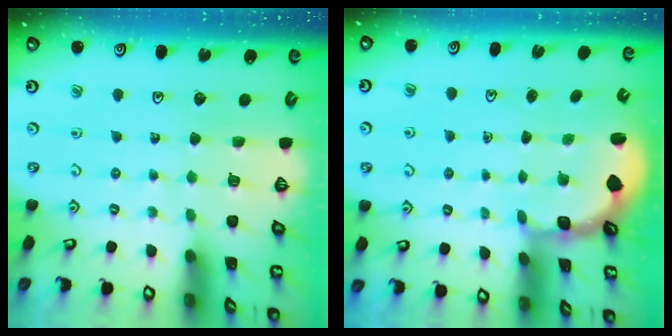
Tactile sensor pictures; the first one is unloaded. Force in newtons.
{"total": 2.9, "press": 1.8, "slide": 2.2}